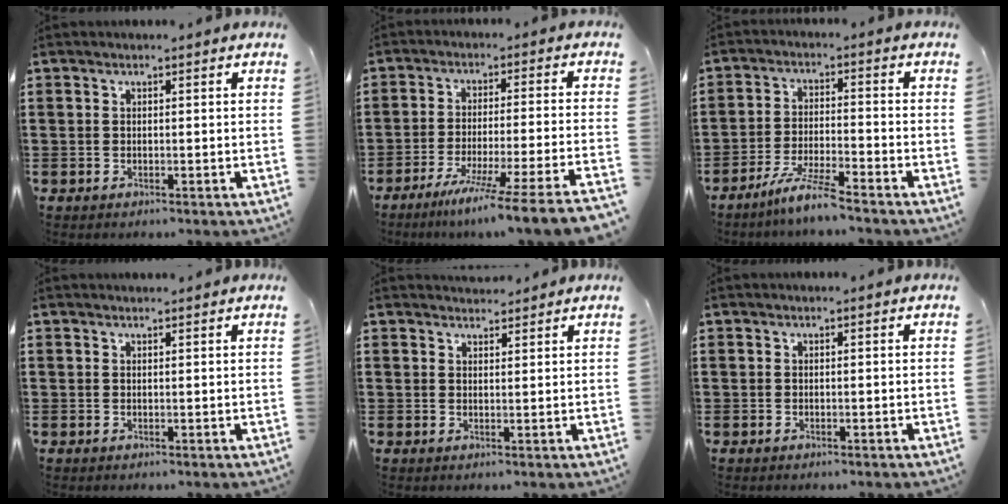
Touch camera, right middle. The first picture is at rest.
{"total": 8.2, "force": [-6.4, -1.7, 4.8], "torque": [-0.077, -0.023, -0.127]}
{"total": 6.1, "force": [-5.2, -0.2, 3.2], "torque": [-0.077, -0.017, -0.102]}
{"total": 0.5, "force": [0.5, 0.0, 0.0], "torque": [0.006, -0.003, 0.009]}
{"total": 2.0, "force": [1.9, 0.4, 0.0], "torque": [-0.004, 0.003, 0.038]}
{"total": 0.0}